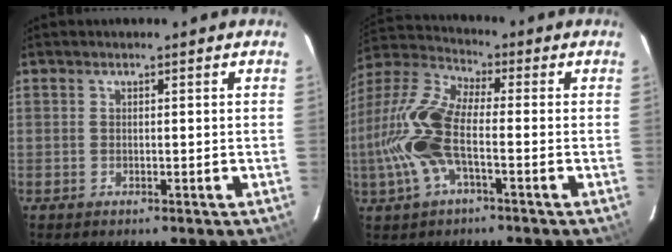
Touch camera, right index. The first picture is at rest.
{"total": 14.6, "force": [-3.1, 5.1, 13.3], "torque": [-0.293, 0.004, -0.068]}